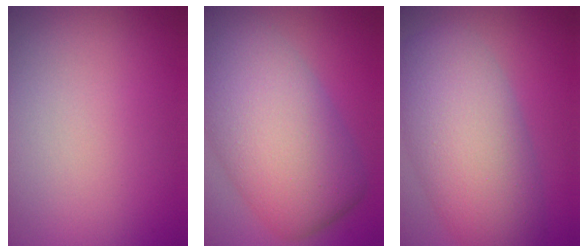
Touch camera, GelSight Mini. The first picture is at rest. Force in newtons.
{"total": 11.1, "press": 11.1, "slide": 0.5}
{"total": 8.8, "press": 8.8, "slide": 0.4}